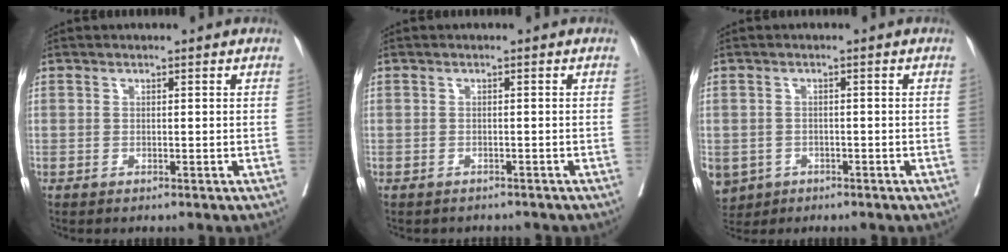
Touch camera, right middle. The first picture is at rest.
{"total": 2.9, "force": [-2.6, 1.1, 0.4], "torque": [-0.010, -0.002, -0.035]}
{"total": 7.6, "force": [-3.7, 6.2, 2.4], "torque": [-0.068, -0.001, -0.053]}